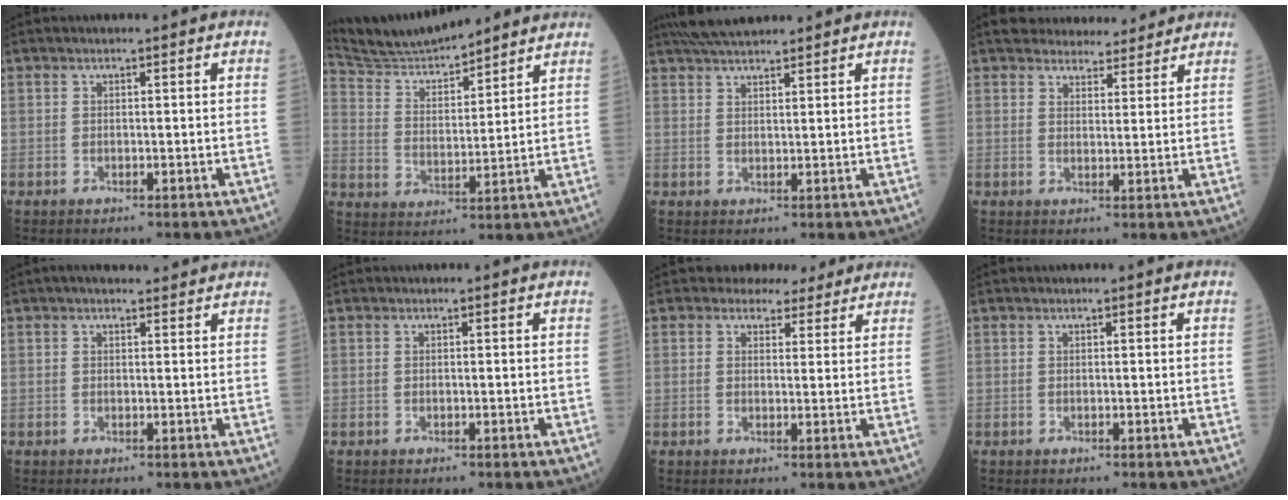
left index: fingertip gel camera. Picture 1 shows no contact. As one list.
[{"total": 13.7, "force": [12.9, 1.9, 4.2], "torque": [-0.085, 0.021, 0.226]}, {"total": 6.7, "force": [6.1, 1.0, 2.8], "torque": [-0.050, 0.033, 0.109]}, {"total": 7.4, "force": [6.9, 2.2, 1.3], "torque": [-0.008, 0.008, 0.087]}, {"total": 4.0, "force": [3.5, 1.1, 1.5], "torque": [-0.018, 0.022, 0.046]}, {"total": 0.0}, {"total": 4.8, "force": [4.1, 2.3, 0.2], "torque": [0.003, 0.004, 0.044]}, {"total": 0.0}]